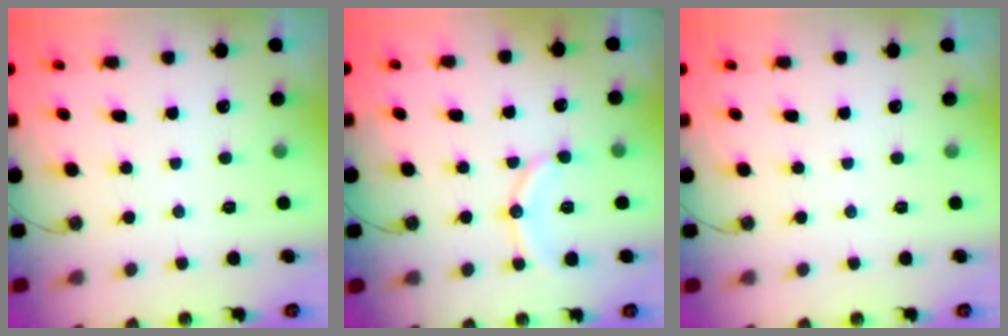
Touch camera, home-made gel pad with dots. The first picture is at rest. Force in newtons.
{"total": 9.8, "press": 9.7, "slide": 1.5}
{"total": 0.0}